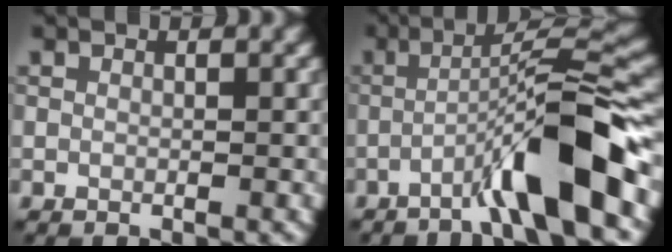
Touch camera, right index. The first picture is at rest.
{"total": 8.5, "force": [-3.9, 0.7, 7.5], "torque": [-0.118, 0.024, -0.073]}